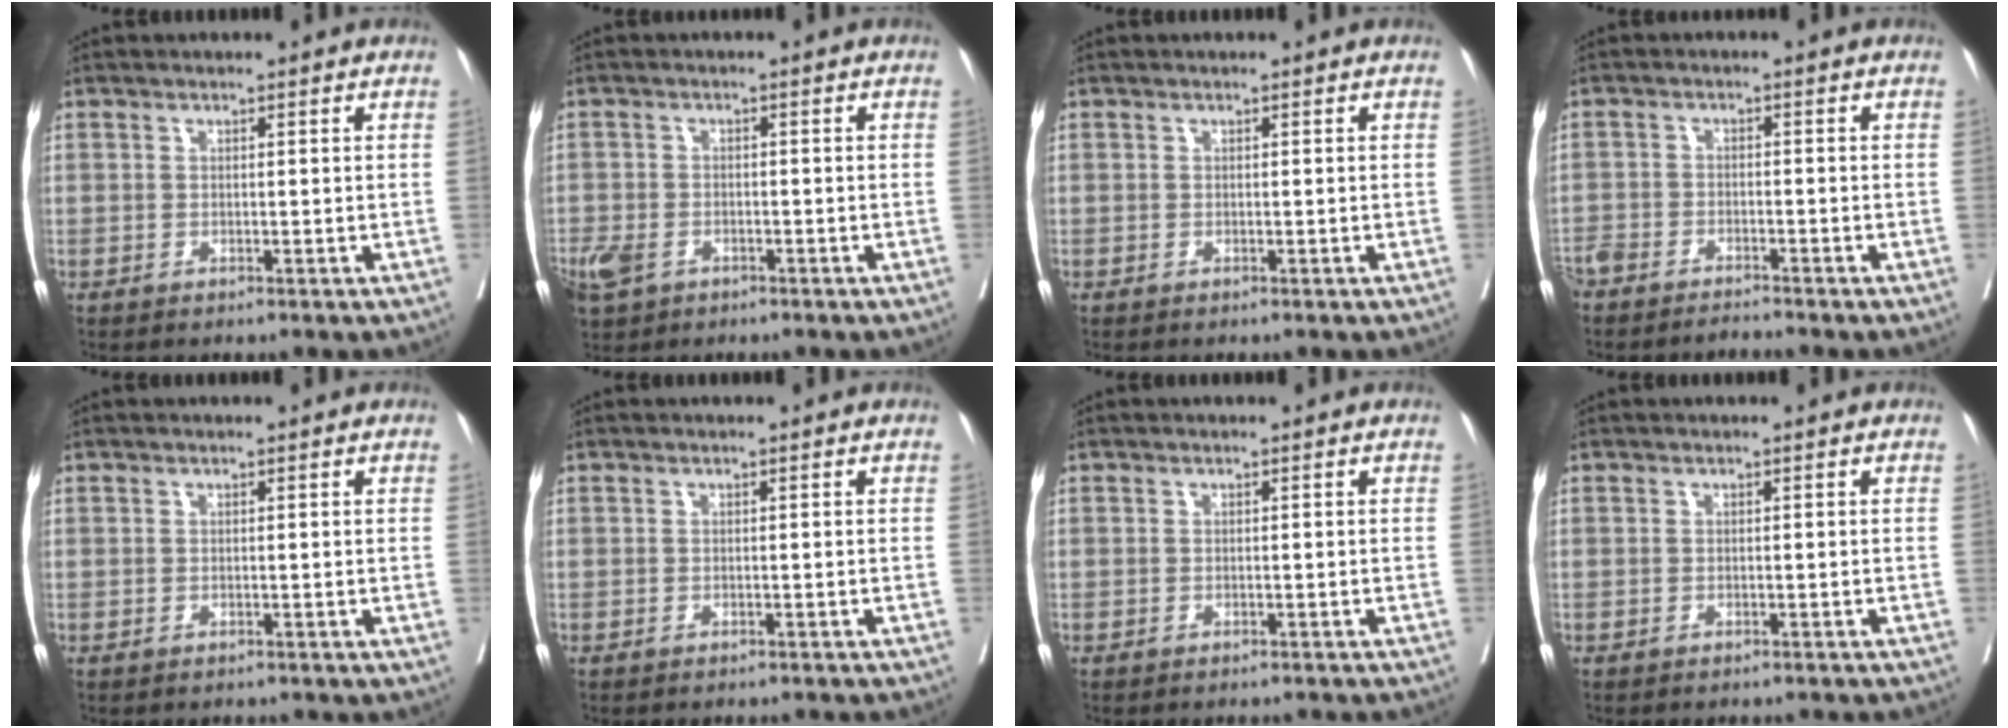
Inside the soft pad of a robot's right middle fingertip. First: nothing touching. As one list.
[{"total": 6.9, "force": [-3.8, 4.7, 3.3], "torque": [-0.080, -0.007, -0.063]}, {"total": 0.0}, {"total": 4.5, "force": [-4.3, 0.8, 1.0], "torque": [-0.012, -0.005, -0.078]}, {"total": 1.6, "force": [-1.5, 0.5, 0.1], "torque": [-0.004, -0.003, -0.022]}, {"total": 5.4, "force": [-5.2, 0.8, 1.2], "torque": [-0.015, -0.010, -0.055]}, {"total": 4.8, "force": [-4.6, 0.6, 0.9], "torque": [-0.011, -0.009, -0.049]}, {"total": 5.2, "force": [-5.0, 0.8, 1.2], "torque": [-0.016, -0.009, -0.054]}]